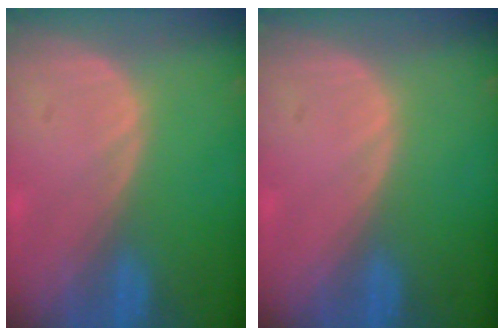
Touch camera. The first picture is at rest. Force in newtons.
{"total": 0.0}